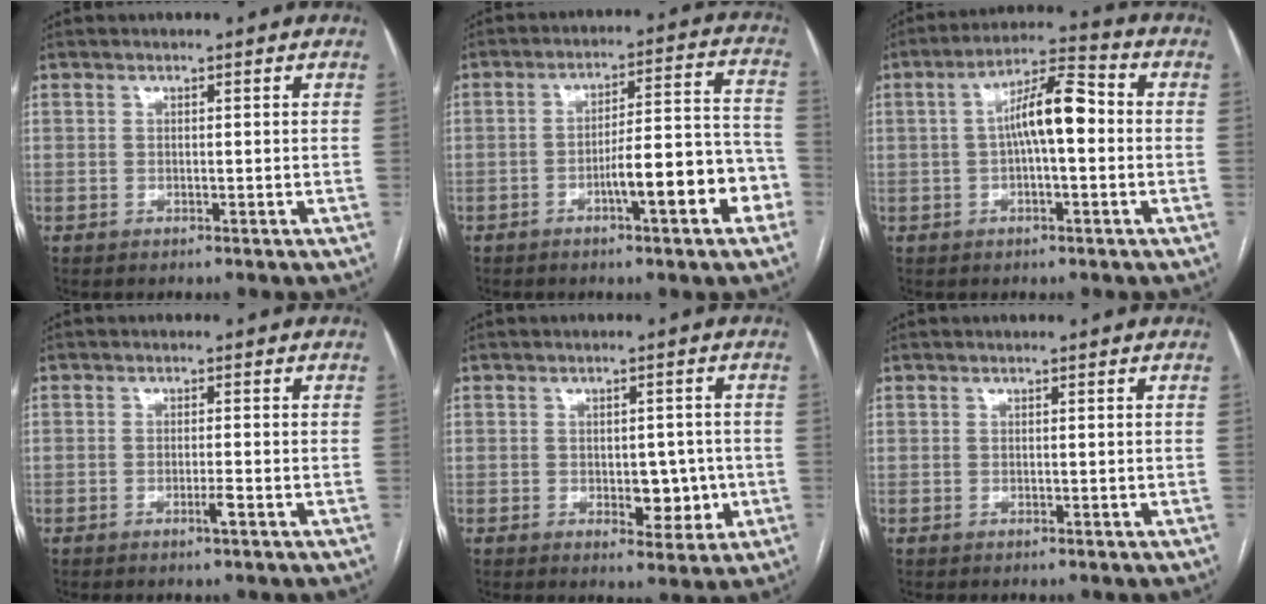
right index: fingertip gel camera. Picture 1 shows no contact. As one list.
[{"total": 11.1, "force": [-4.7, 1.9, 9.9], "torque": [-0.131, 0.031, -0.064]}, {"total": 9.1, "force": [0.2, 2.1, 8.8], "torque": [-0.158, 0.031, -0.001]}, {"total": 1.6, "force": [-0.8, 0.0, 1.4], "torque": [-0.025, -0.002, -0.015]}, {"total": 5.3, "force": [-0.8, 3.0, 4.3], "torque": [-0.044, 0.006, -0.003]}, {"total": 0.0}]